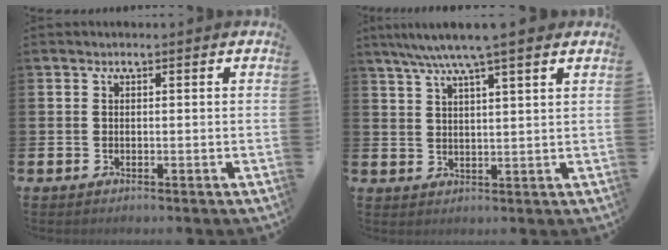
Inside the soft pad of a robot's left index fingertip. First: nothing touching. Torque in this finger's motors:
{"motor_torque": [0.92, -0.95, 1.05, 0.21]}